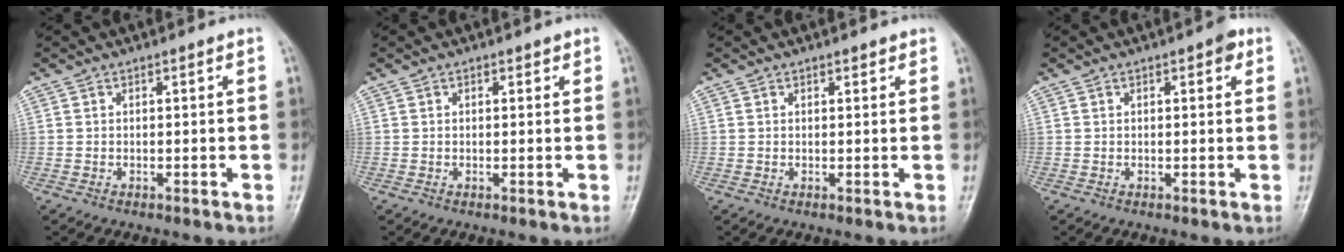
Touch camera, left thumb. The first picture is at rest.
{"total": 0.9, "force": [0.6, 0.6, 0.4], "torque": [0.004, -0.002, 0.005]}
{"total": 1.1, "force": [0.9, 0.5, 0.4], "torque": [0.001, -0.004, 0.009]}
{"total": 2.5, "force": [1.2, 1.0, 2.0], "torque": [-0.018, 0.000, 0.011]}